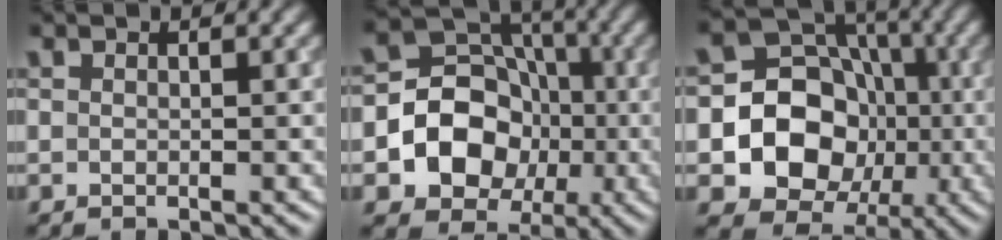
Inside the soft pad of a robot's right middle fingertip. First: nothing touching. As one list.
[{"total": 8.7, "force": [-1.8, 7.4, 4.3], "torque": [-0.050, 0.003, -0.056]}, {"total": 11.8, "force": [-2.1, 10.2, 5.4], "torque": [-0.072, -0.004, -0.066]}]